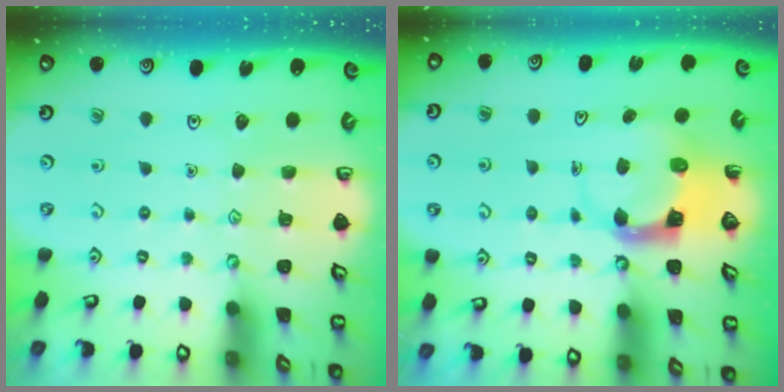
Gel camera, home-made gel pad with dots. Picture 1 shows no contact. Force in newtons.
{"total": 3.7, "press": 3.6, "slide": 0.5}